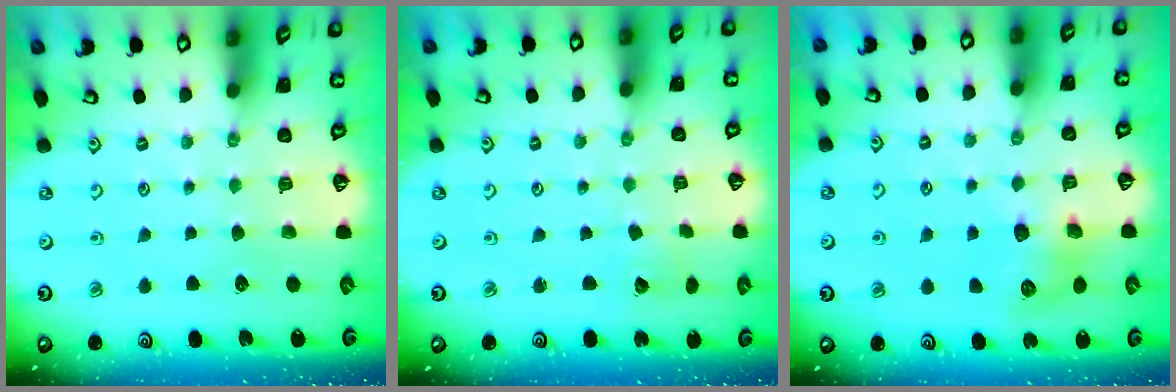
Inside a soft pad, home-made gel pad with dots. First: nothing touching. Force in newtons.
{"total": 3.8, "press": 3.8, "slide": 0.4}
{"total": 8.5, "press": 8.5, "slide": 0.5}